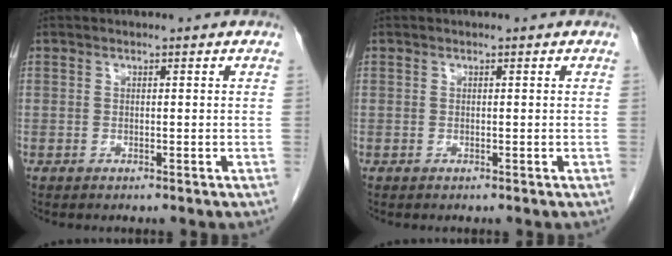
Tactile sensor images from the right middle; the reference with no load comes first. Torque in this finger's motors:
{"motor_torque": [-0.02, 0.03, 0.05, 0.01]}